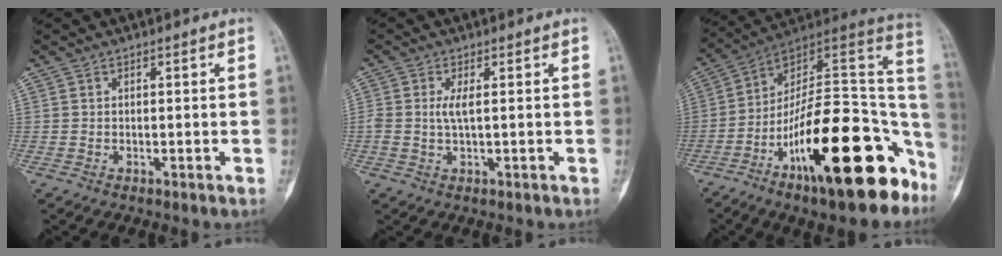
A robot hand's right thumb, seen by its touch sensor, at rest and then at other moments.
{"total": 2.3, "force": [0.2, 0.5, 2.2], "torque": [-0.062, 0.001, 0.007]}
{"total": 27.8, "force": [-12.2, 10.3, 22.8], "torque": [-0.279, 0.088, -0.190]}